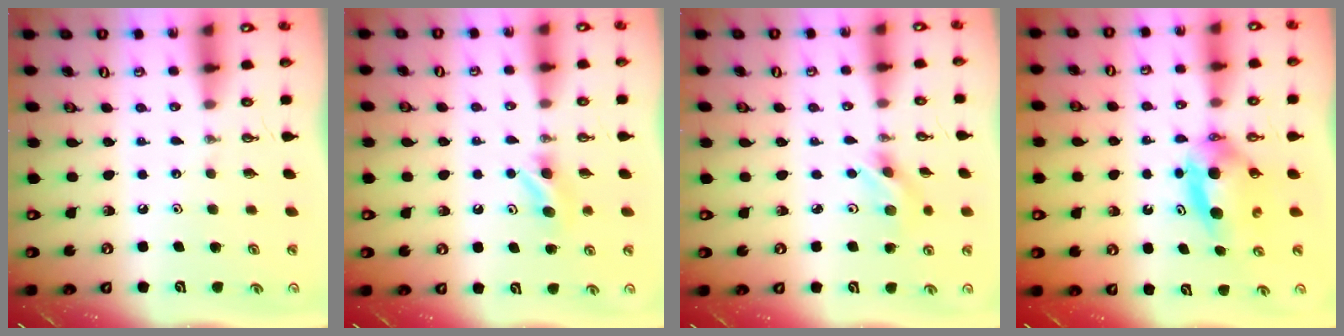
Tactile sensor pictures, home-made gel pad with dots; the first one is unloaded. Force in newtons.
{"total": 4.7, "press": 4.3, "slide": 2.0}
{"total": 3.4, "press": 3.4, "slide": 0.4}
{"total": 7.0, "press": 6.3, "slide": 3.0}